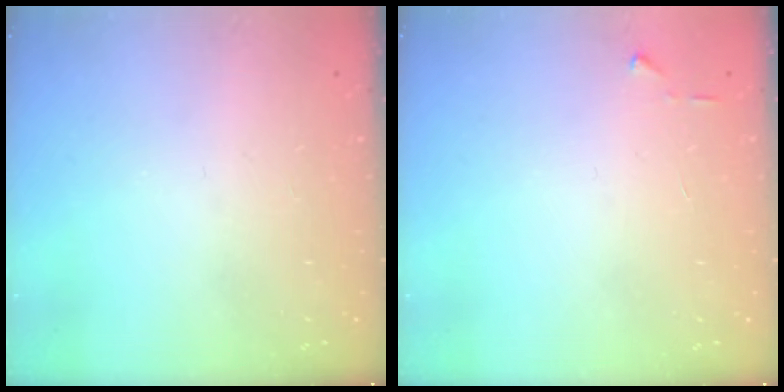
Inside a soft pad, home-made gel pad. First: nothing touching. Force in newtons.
{"total": 3.0, "press": 2.9, "slide": 0.4}